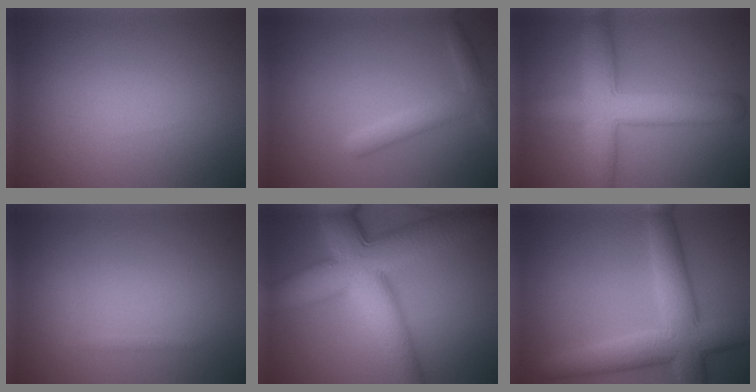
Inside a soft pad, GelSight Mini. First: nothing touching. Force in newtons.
{"total": 2.6, "press": 2.6, "slide": 0.1}
{"total": 7.4, "press": 7.4, "slide": 0.4}
{"total": 0.5, "press": 0.5, "slide": 0.0}
{"total": 12.7, "press": 12.7, "slide": 0.3}
{"total": 7.4, "press": 7.4, "slide": 0.3}